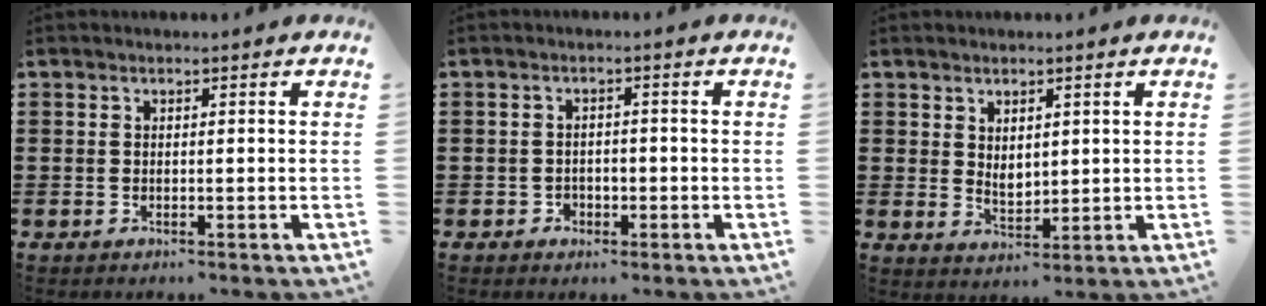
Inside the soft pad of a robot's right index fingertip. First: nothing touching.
{"total": 1.5, "force": [-0.7, 1.3, 0.5], "torque": [-0.012, 0.000, -0.017]}
{"total": 2.6, "force": [1.4, 1.6, 1.6], "torque": [-0.026, 0.001, 0.025]}